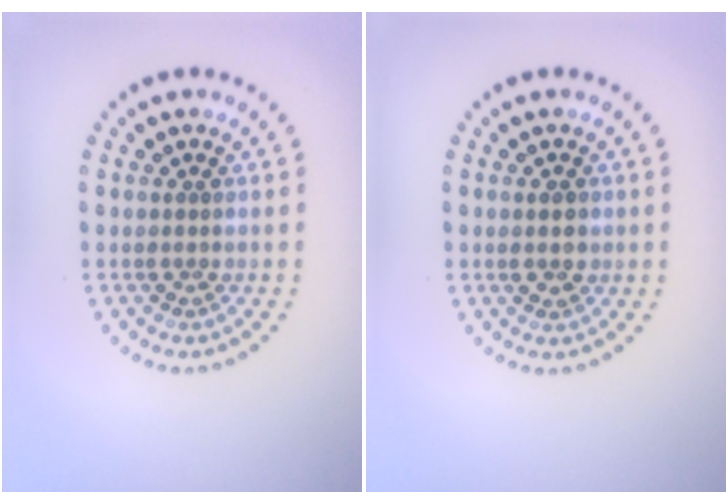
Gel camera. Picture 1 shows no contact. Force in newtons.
{"total": 1.3, "press": 1.3, "slide": 0.1}